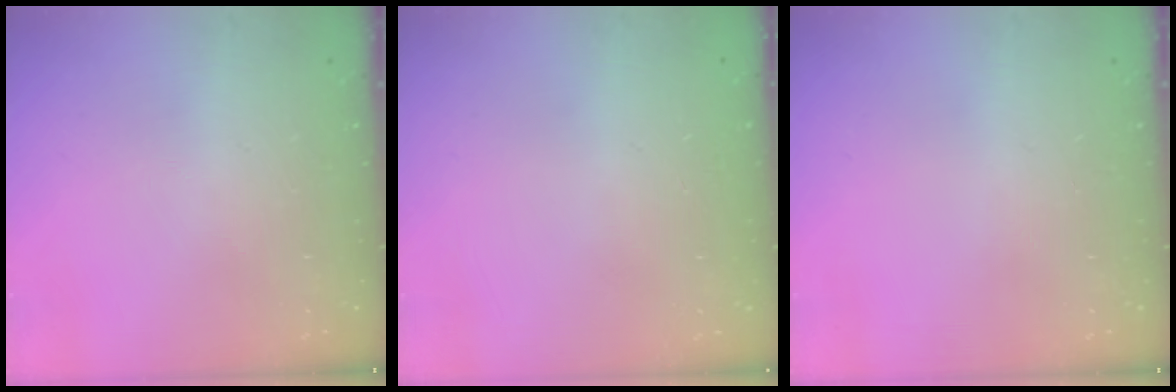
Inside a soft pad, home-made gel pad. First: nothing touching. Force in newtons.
{"total": 0.0}
{"total": 0.0}